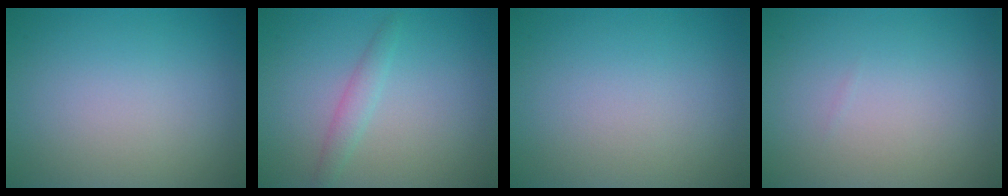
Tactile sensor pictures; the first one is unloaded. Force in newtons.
{"total": 1.5, "press": 1.5, "slide": 0.1}
{"total": 0.0}
{"total": 0.0}